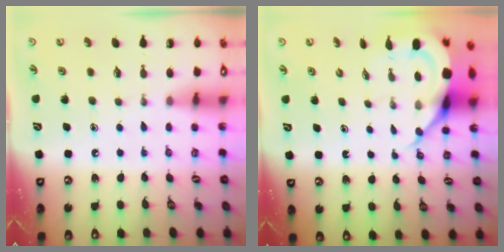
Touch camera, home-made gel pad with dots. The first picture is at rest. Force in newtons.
{"total": 7.2, "press": 7.1, "slide": 0.9}